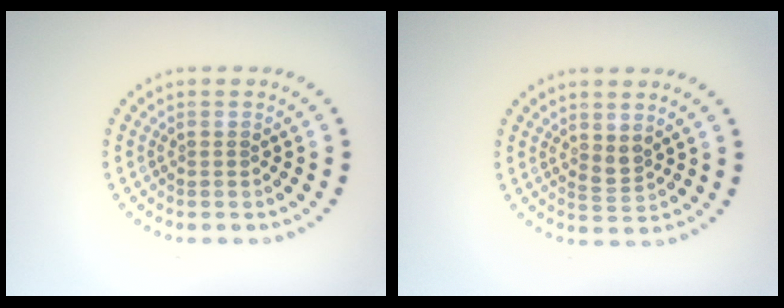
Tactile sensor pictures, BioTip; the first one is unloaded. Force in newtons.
{"total": 1.4, "press": 1.2, "slide": 0.8}